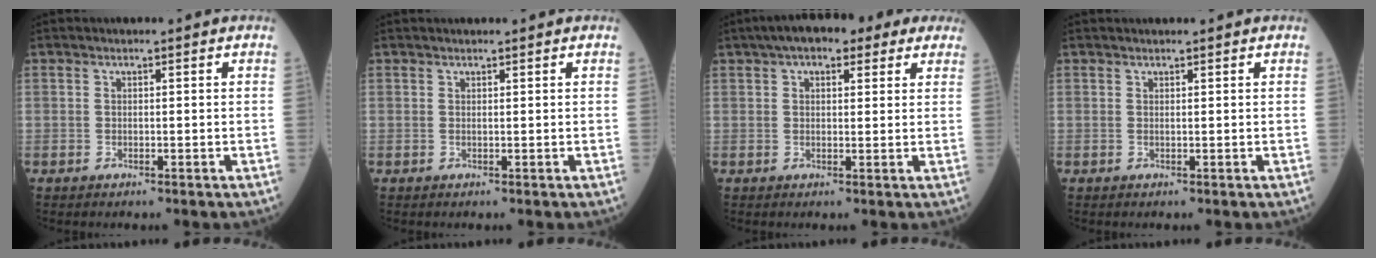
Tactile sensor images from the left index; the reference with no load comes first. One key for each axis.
{"total": 2.1, "fx": 1.9, "fy": 0.3, "fz": 0.7, "tx": -0.009, "ty": 0.021, "tz": 0.028}
{"total": 10.4, "fx": 7.2, "fy": 4.2, "fz": 6.3, "tx": -0.082, "ty": 0.043, "tz": 0.100}
{"total": 2.4, "fx": 2.3, "fy": 0.3, "fz": 0.8, "tx": -0.010, "ty": 0.023, "tz": 0.032}